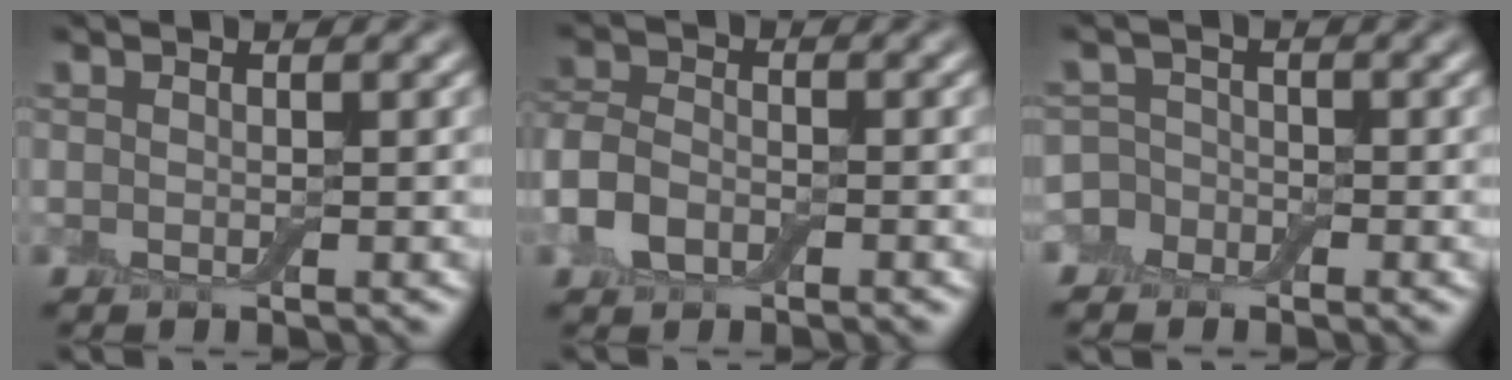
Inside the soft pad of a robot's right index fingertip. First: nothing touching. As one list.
[{"total": 3.7, "force": [-1.9, 2.3, 2.3], "torque": [-0.047, 0.004, -0.049]}, {"total": 3.9, "force": [-2.3, 3.1, 0.8], "torque": [0.007, 0.004, -0.058]}]